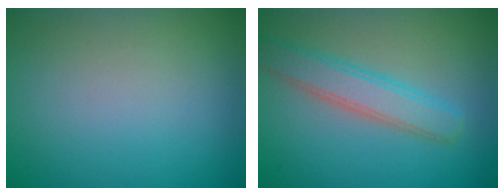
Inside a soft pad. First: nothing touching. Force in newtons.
{"total": 3.9, "press": 3.9, "slide": 0.2}